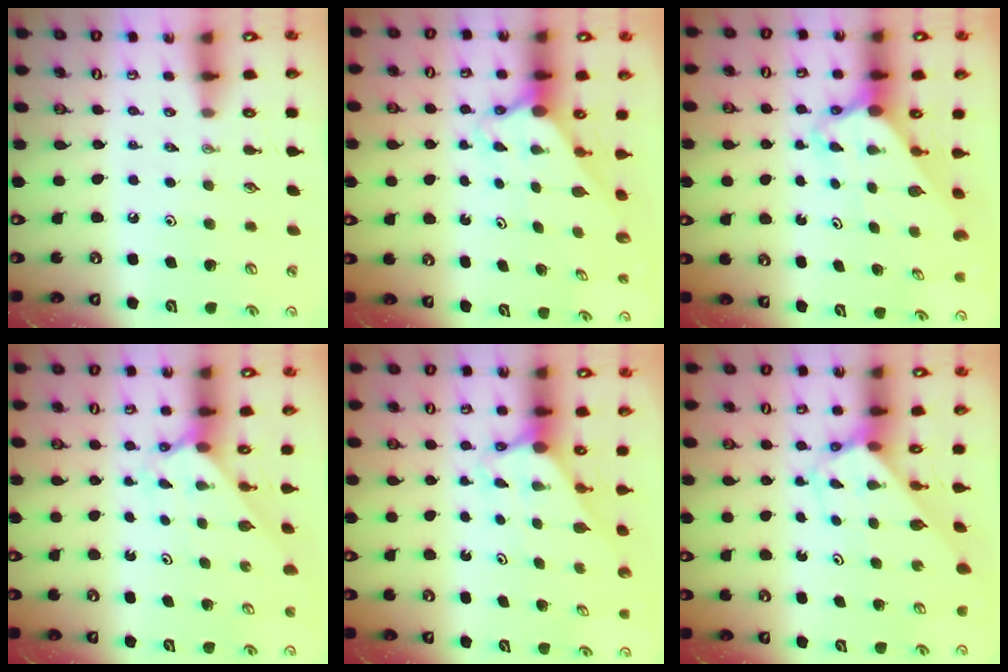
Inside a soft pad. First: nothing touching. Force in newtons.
{"total": 2.7, "press": 2.7, "slide": 0.2}
{"total": 3.1, "press": 3.1, "slide": 0.2}
{"total": 2.0, "press": 2.0, "slide": 0.2}
{"total": 2.8, "press": 2.8, "slide": 0.0}
{"total": 2.7, "press": 2.7, "slide": 0.1}